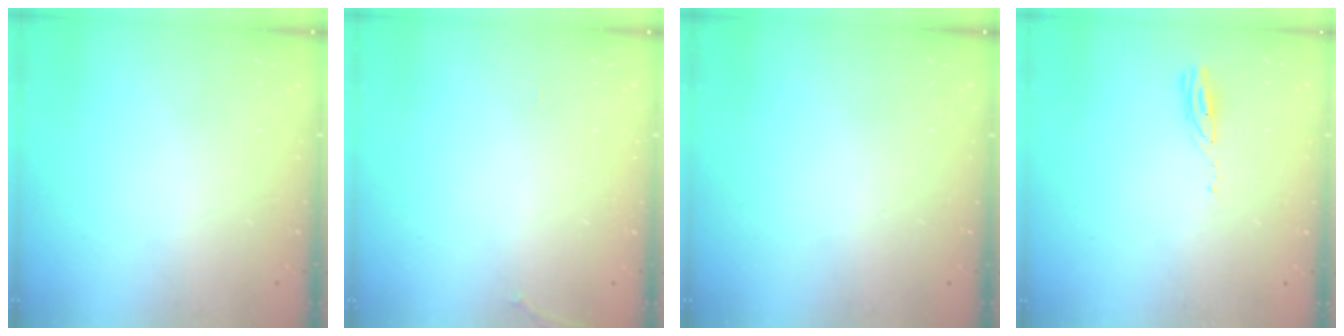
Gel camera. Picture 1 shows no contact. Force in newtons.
{"total": 7.9, "press": 5.9, "slide": 5.3}
{"total": 0.0}
{"total": 3.5, "press": 3.5, "slide": 0.3}